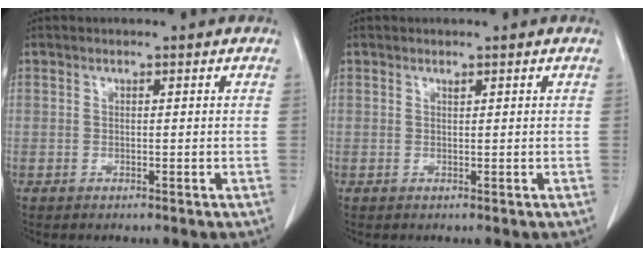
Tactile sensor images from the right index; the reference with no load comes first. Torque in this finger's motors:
{"motor_torque": [0.03, -0.01, -0.01, 0.01]}